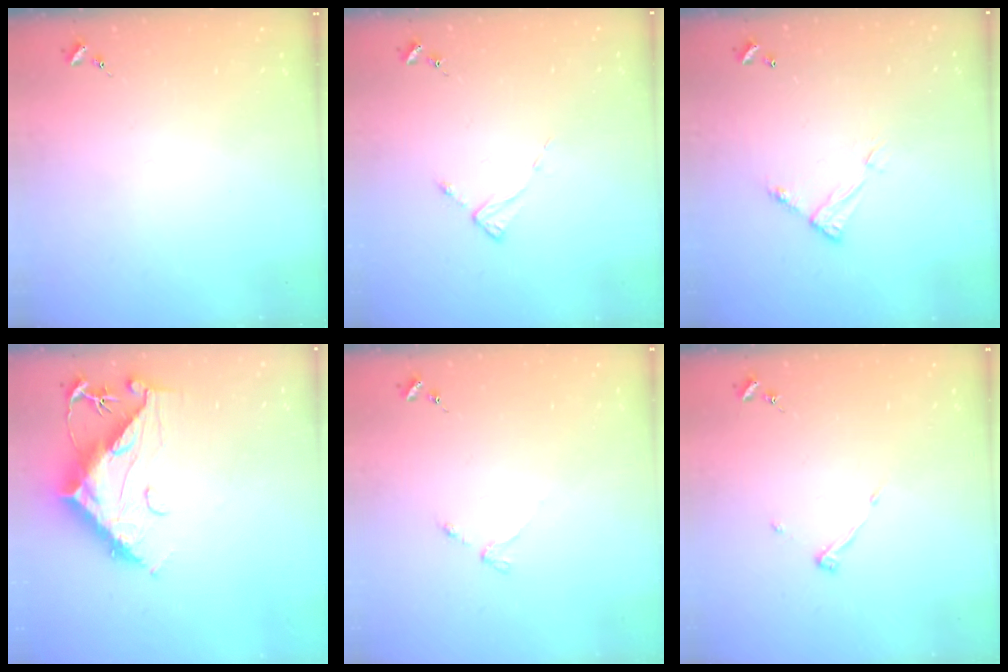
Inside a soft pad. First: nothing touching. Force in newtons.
{"total": 2.5, "press": 2.5, "slide": 0.3}
{"total": 7.0, "press": 7.0, "slide": 0.3}
{"total": 15.4, "press": 15.3, "slide": 1.6}
{"total": 2.9, "press": 2.8, "slide": 0.4}
{"total": 3.9, "press": 3.9, "slide": 0.4}